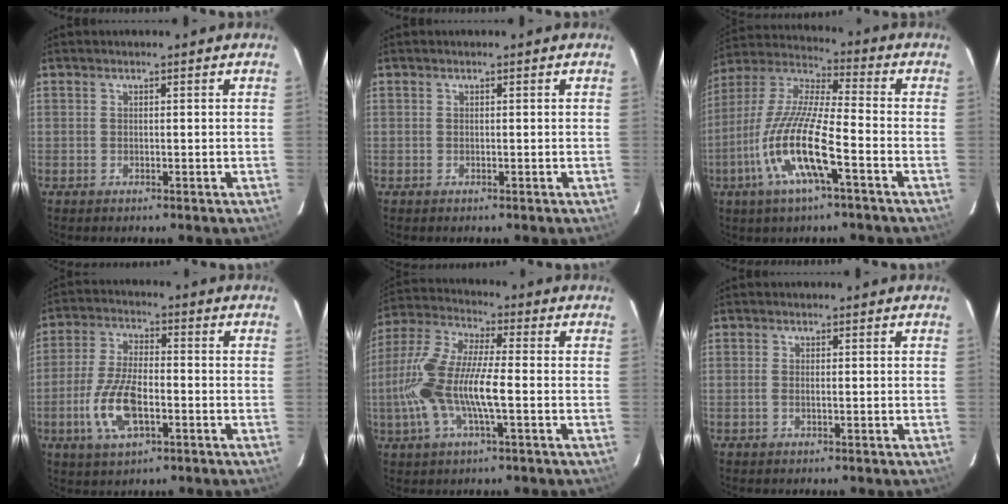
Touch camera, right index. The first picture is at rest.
{"total": 0.0}
{"total": 15.5, "force": [-6.3, 2.4, 14.0], "torque": [-0.287, -0.013, -0.128]}
{"total": 11.2, "force": [-3.8, 4.7, 9.4], "torque": [-0.201, -0.003, -0.070]}
{"total": 15.1, "force": [-2.8, 3.8, 14.3], "torque": [-0.302, 0.001, -0.057]}
{"total": 1.0, "force": [-0.2, 0.3, 1.0], "torque": [-0.023, 0.000, -0.005]}